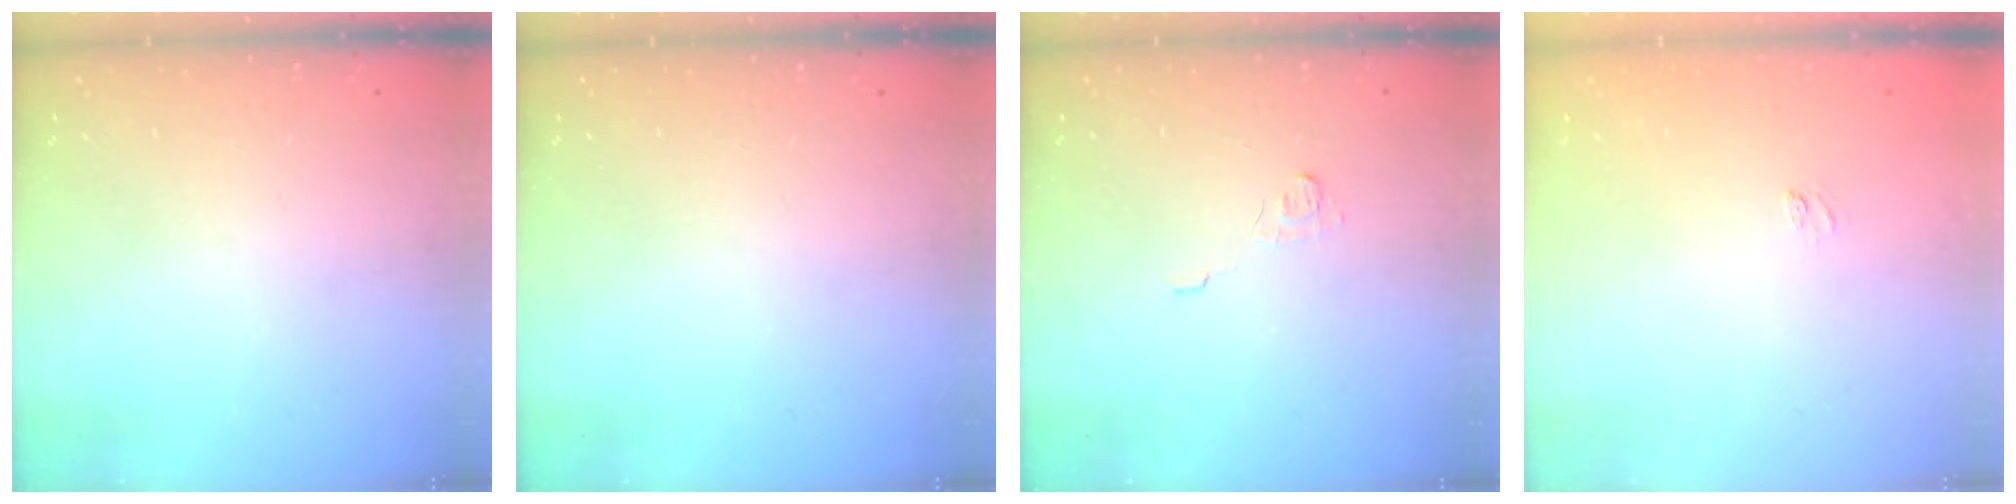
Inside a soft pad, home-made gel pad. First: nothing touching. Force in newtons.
{"total": 0.0}
{"total": 3.6, "press": 3.6, "slide": 0.4}
{"total": 5.0, "press": 4.9, "slide": 1.1}